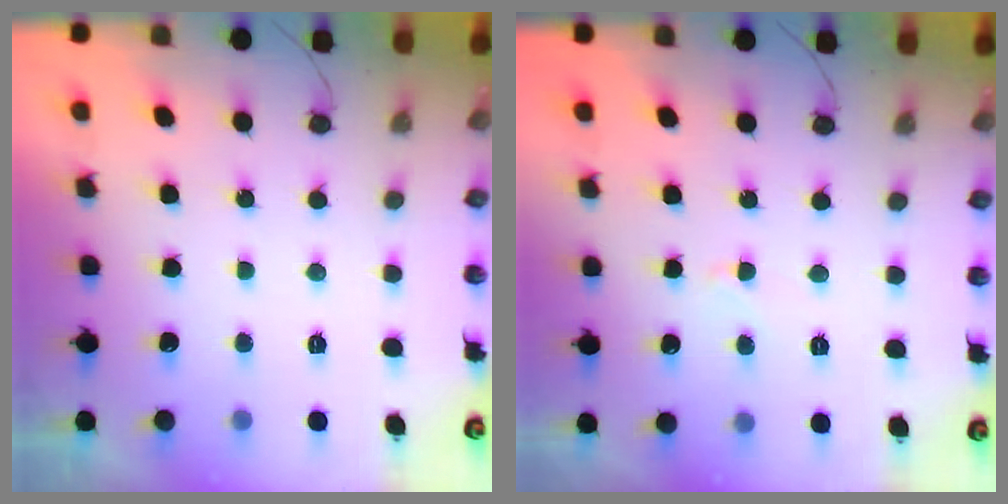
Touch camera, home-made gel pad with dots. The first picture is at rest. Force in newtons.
{"total": 2.0, "press": 2.0, "slide": 0.2}